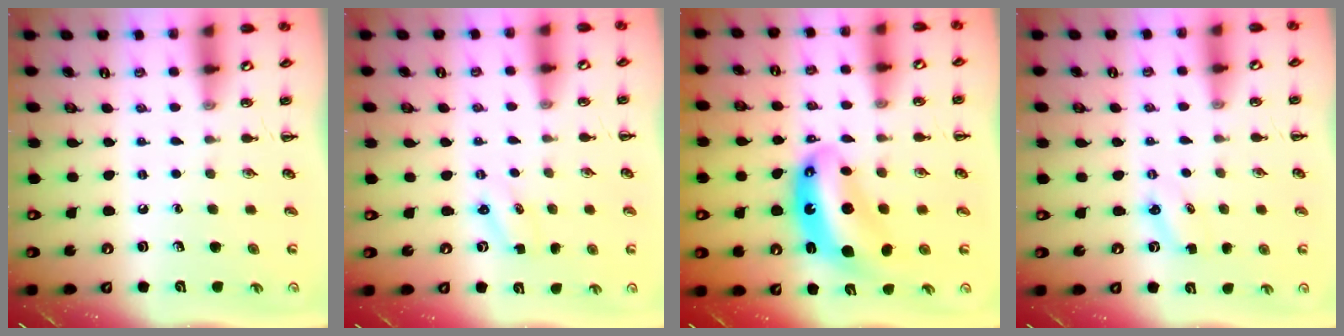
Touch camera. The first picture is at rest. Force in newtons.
{"total": 1.9, "press": 1.8, "slide": 0.6}
{"total": 9.8, "press": 9.5, "slide": 2.6}
{"total": 2.8, "press": 2.7, "slide": 0.7}